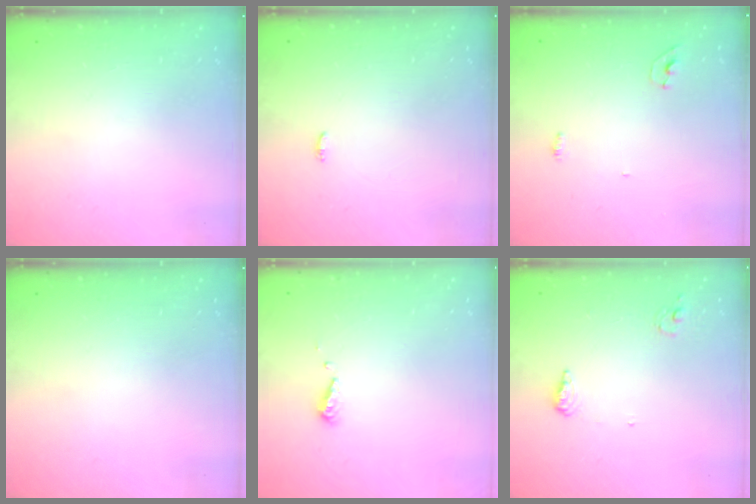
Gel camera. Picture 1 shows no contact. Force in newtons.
{"total": 5.6, "press": 3.4, "slide": 4.4}
{"total": 5.6, "press": 3.9, "slide": 4.1}
{"total": 0.0}
{"total": 4.2, "press": 4.2, "slide": 0.3}
{"total": 6.3, "press": 6.1, "slide": 1.6}